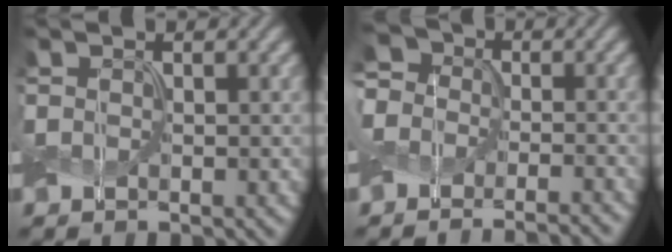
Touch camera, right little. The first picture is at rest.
{"total": 7.6, "force": [-3.9, 5.7, 3.4], "torque": [-0.035, 0.012, -0.088]}